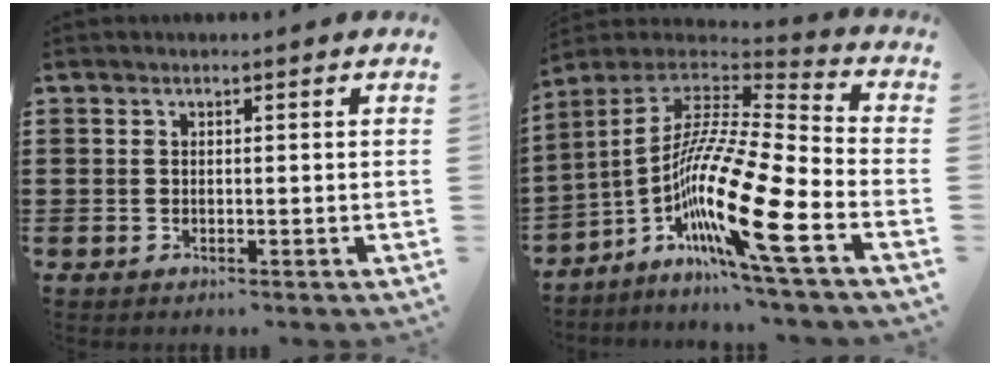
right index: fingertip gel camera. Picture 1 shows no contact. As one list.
[{"total": 16.1, "force": [-7.4, 1.3, 14.2], "torque": [-0.292, -0.024, -0.143]}]